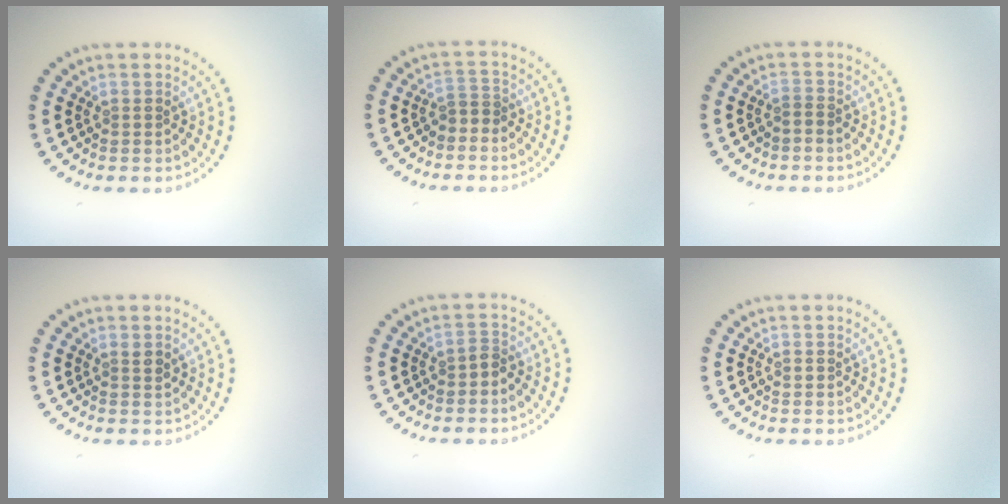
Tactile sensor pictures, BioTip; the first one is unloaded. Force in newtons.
{"total": 1.3, "press": 1.0, "slide": 0.8}
{"total": 0.6, "press": 0.3, "slide": 0.5}
{"total": 0.8, "press": 0.7, "slide": 0.4}
{"total": 1.0, "press": 0.8, "slide": 0.6}
{"total": 0.6, "press": 0.6, "slide": 0.1}